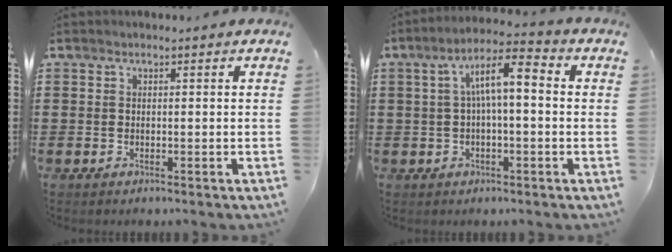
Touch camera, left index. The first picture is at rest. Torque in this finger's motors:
{"motor_torque": [1.19, -0.64, 0.71, 0.08]}